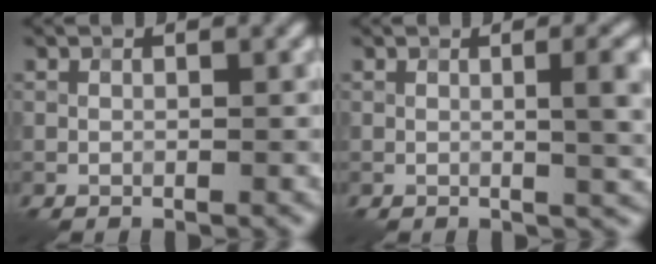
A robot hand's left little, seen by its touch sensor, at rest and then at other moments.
{"total": 5.0, "force": [0.3, 1.4, 4.8], "torque": [-0.054, 0.012, 0.001]}